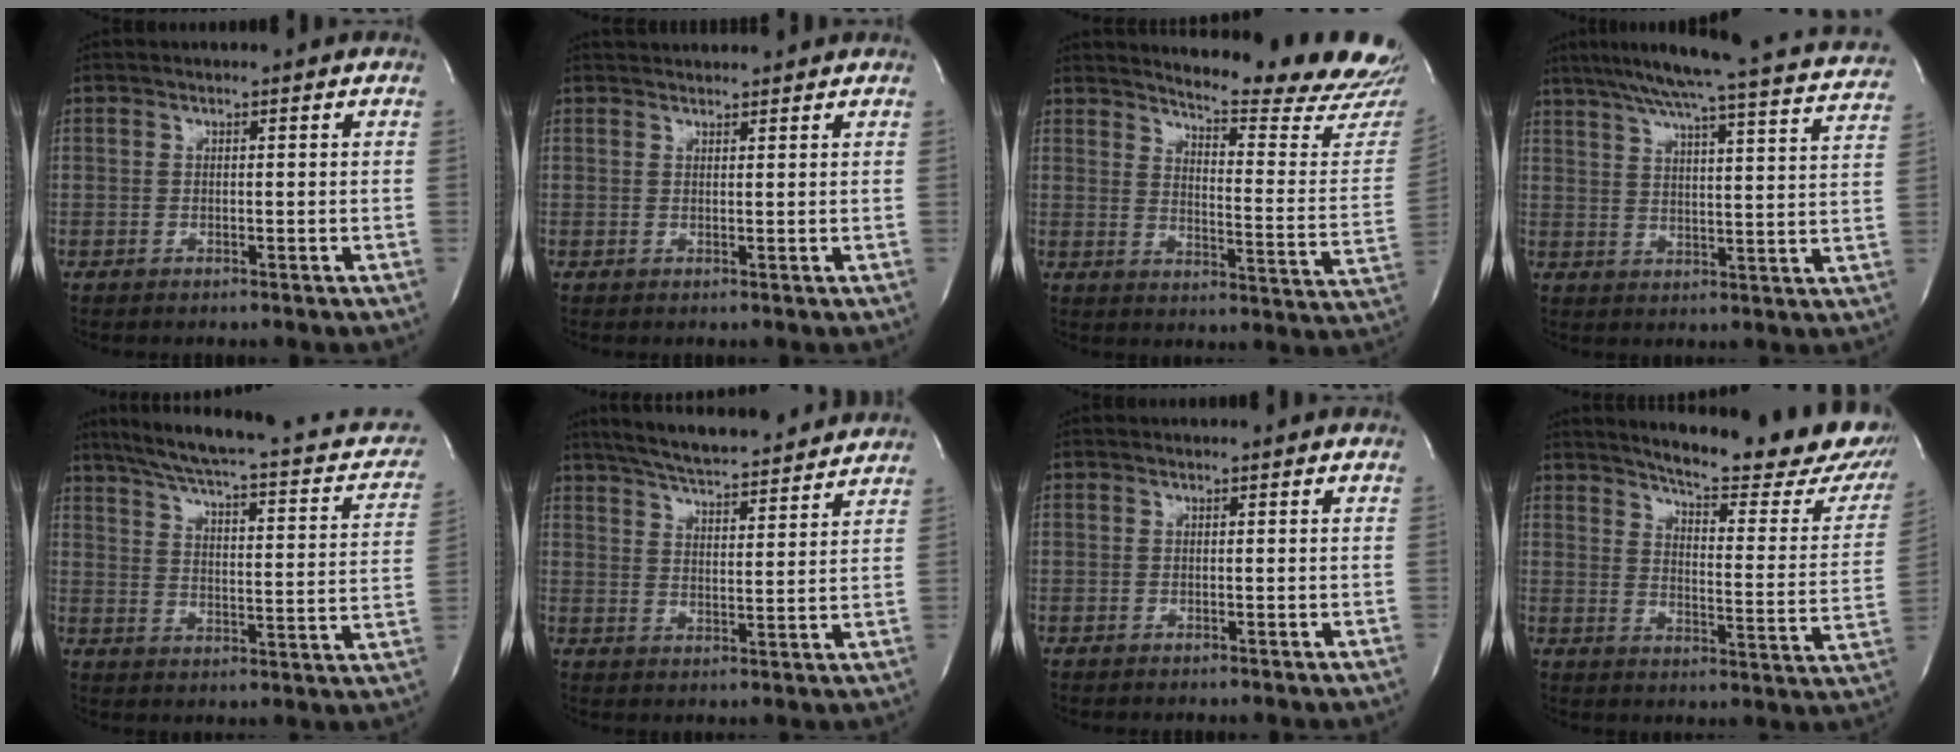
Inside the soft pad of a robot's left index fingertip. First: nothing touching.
{"total": 5.0, "force": [4.9, 0.9, 0.9], "torque": [-0.013, 0.033, 0.064]}
{"total": 19.8, "force": [18.9, 0.2, 5.9], "torque": [-0.087, -0.129, 0.221]}
{"total": 26.7, "force": [24.3, 0.9, 11.2], "torque": [-0.180, -0.037, 0.301]}
{"total": 22.7, "force": [18.0, 5.1, 12.9], "torque": [-0.182, 0.011, 0.223]}
{"total": 17.6, "force": [15.9, 2.3, 7.2], "torque": [-0.120, 0.024, 0.228]}
{"total": 0.0}
{"total": 23.6, "force": [20.5, 3.7, 11.1], "torque": [-0.152, -0.079, 0.239]}